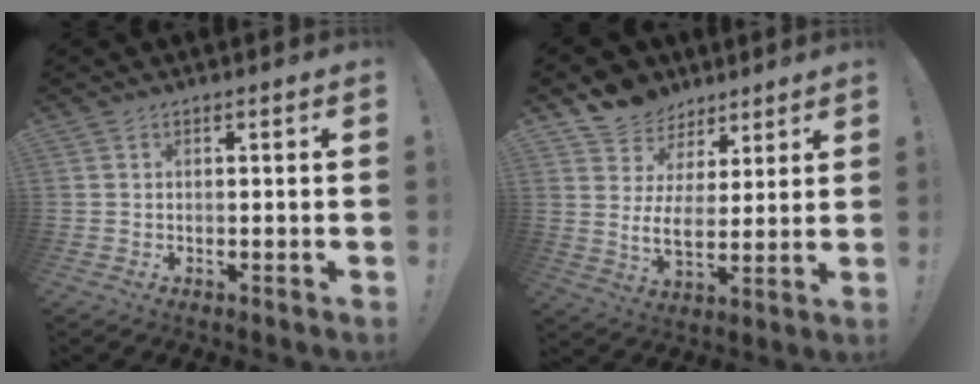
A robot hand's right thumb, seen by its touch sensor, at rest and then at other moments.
{"total": 9.1, "force": [4.4, 6.5, 4.6], "torque": [-0.069, -0.034, 0.091]}